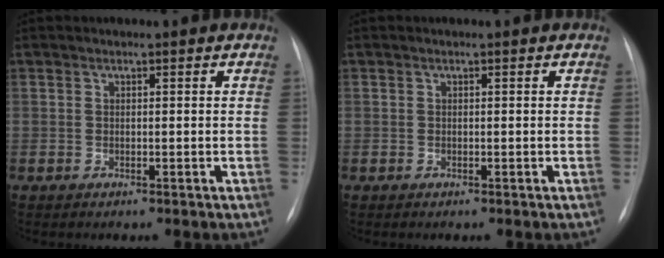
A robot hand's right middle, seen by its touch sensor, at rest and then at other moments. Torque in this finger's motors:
{"motor_torque": [0.12, -0.06, -0.03, -0.06]}